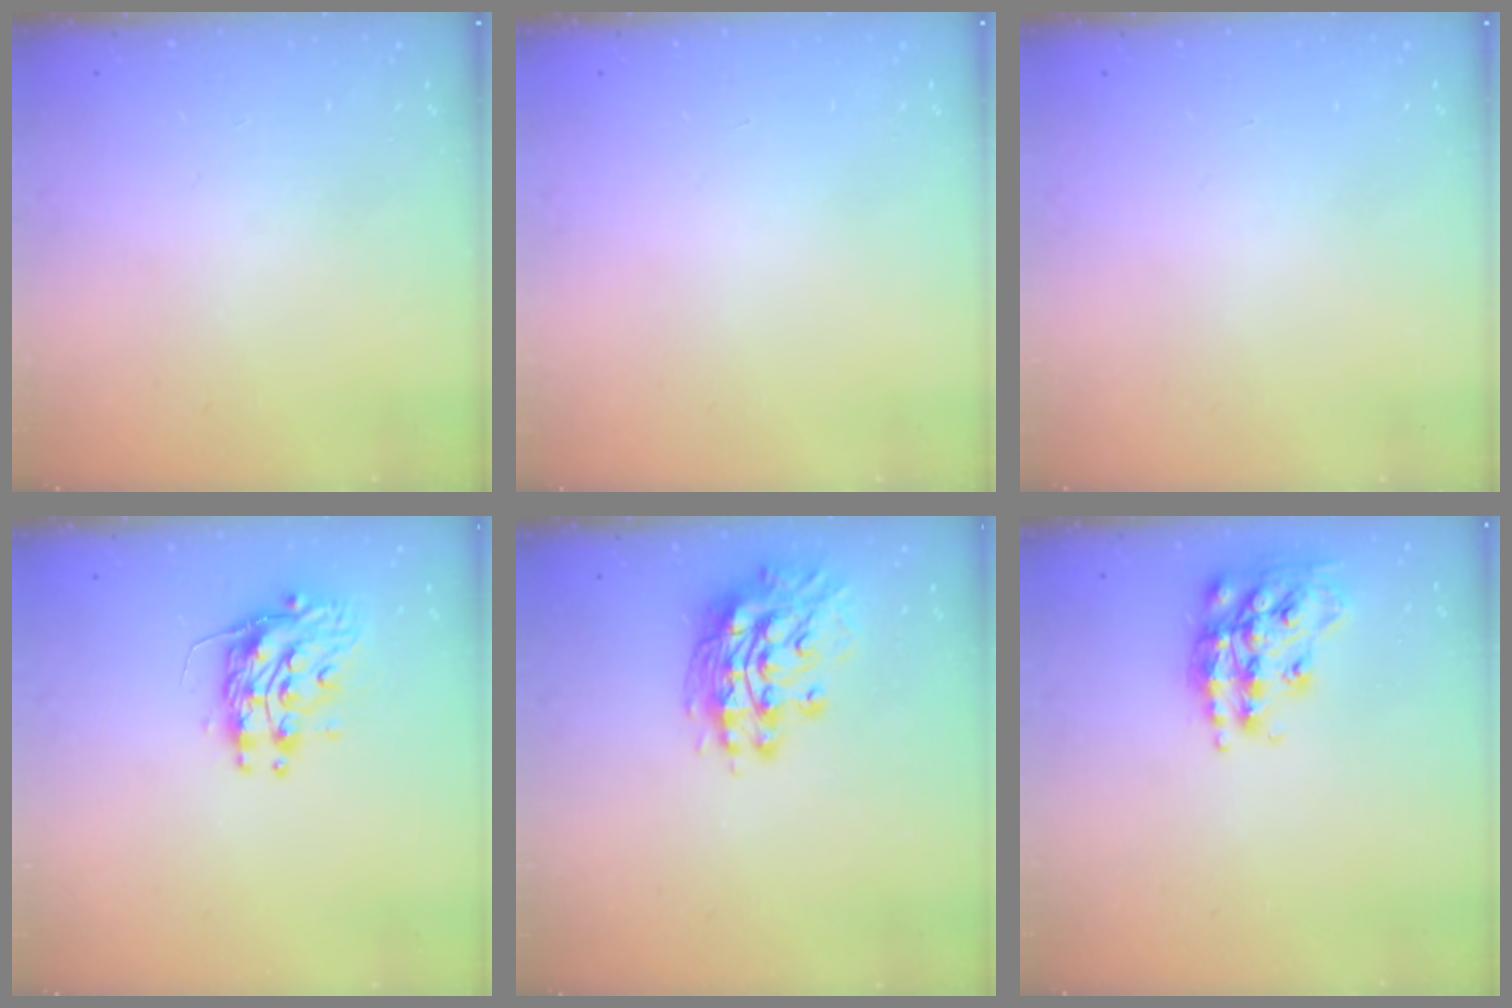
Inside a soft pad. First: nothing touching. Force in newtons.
{"total": 0.0}
{"total": 0.0}
{"total": 10.0, "press": 9.9, "slide": 0.8}
{"total": 13.6, "press": 13.5, "slide": 1.1}
{"total": 17.2, "press": 17.2, "slide": 1.4}